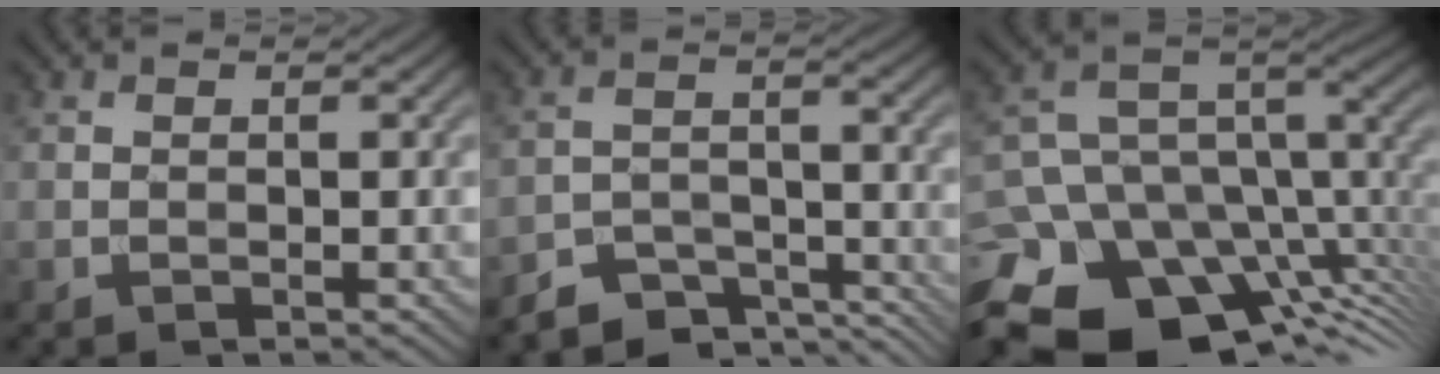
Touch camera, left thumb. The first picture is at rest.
{"total": 6.3, "force": [-5.4, 2.5, 2.2], "torque": [-0.035, -0.011, -0.095]}
{"total": 16.7, "force": [-7.8, 9.9, 11.0], "torque": [-0.243, -0.005, -0.106]}